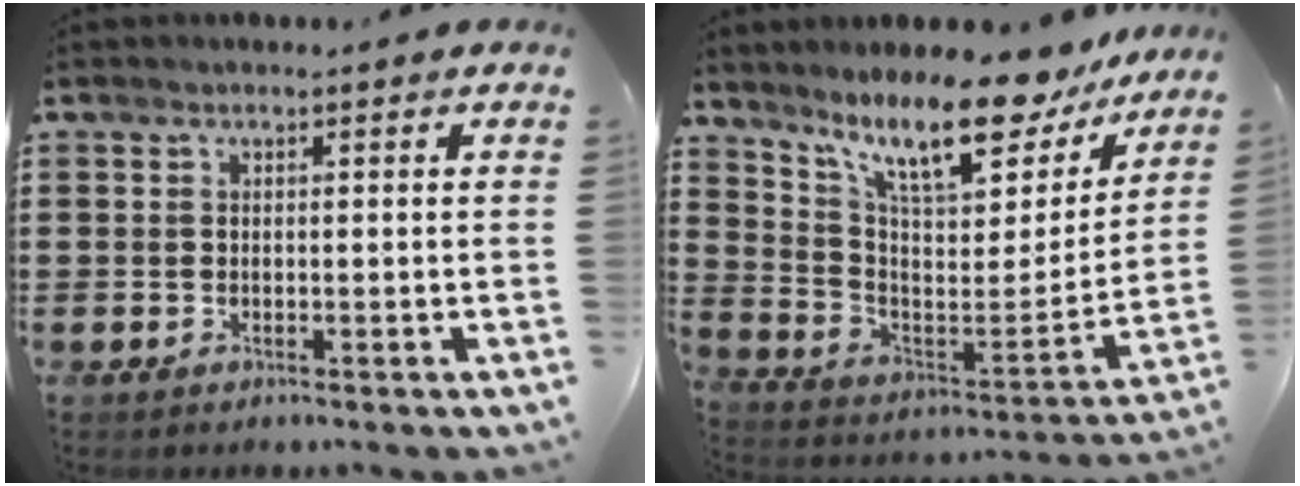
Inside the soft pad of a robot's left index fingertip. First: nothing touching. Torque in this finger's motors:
{"motor_torque": [1.69, -0.45, 1.05, 0.21]}